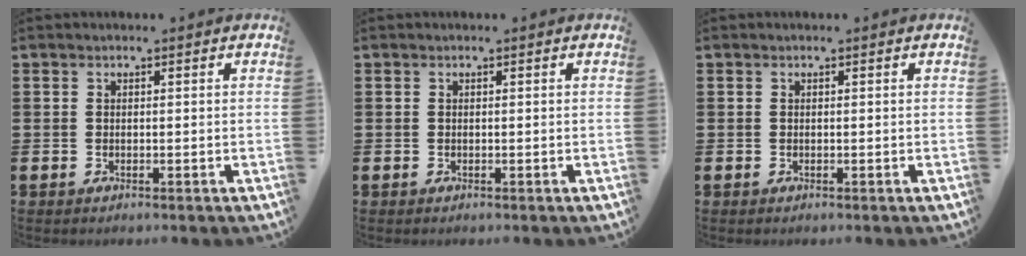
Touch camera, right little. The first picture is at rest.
{"total": 0.0}
{"total": 0.0}